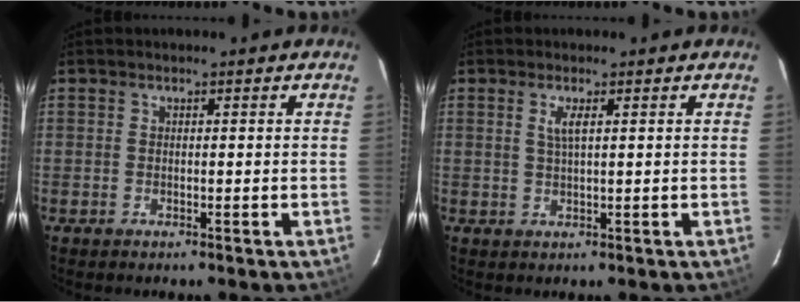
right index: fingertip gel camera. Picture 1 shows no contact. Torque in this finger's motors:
{"motor_torque": [0.02, 0.04, 0.09, 0.04]}